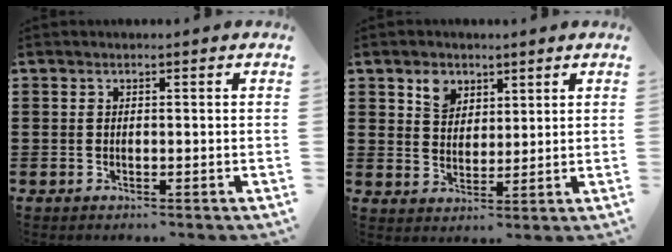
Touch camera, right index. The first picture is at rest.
{"total": 4.1, "force": [2.7, 2.9, 1.1], "torque": [-0.027, 0.008, 0.049]}